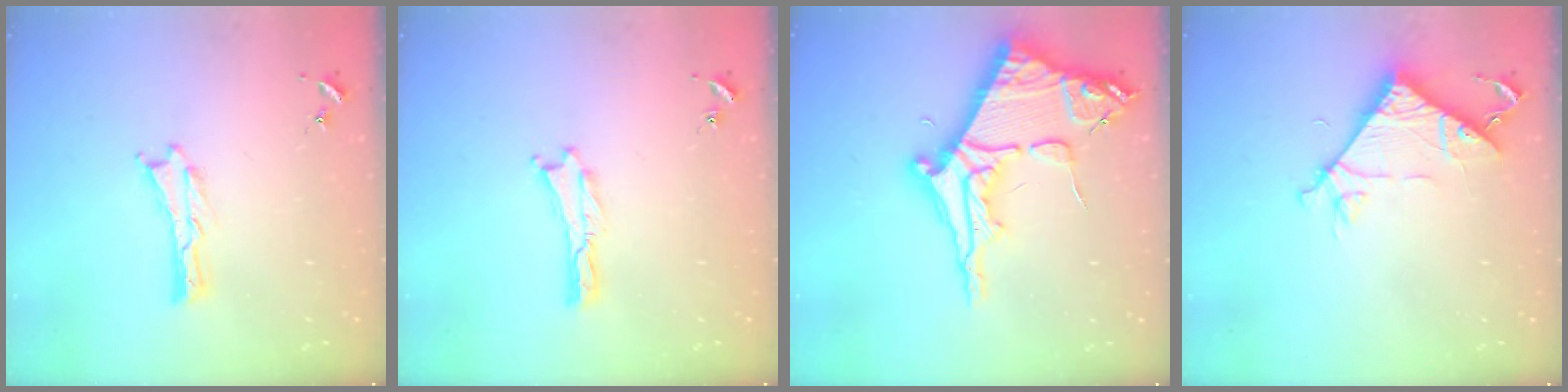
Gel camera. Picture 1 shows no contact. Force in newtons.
{"total": 0.0}
{"total": 10.4, "press": 10.4, "slide": 1.1}
{"total": 7.5, "press": 7.5, "slide": 0.4}